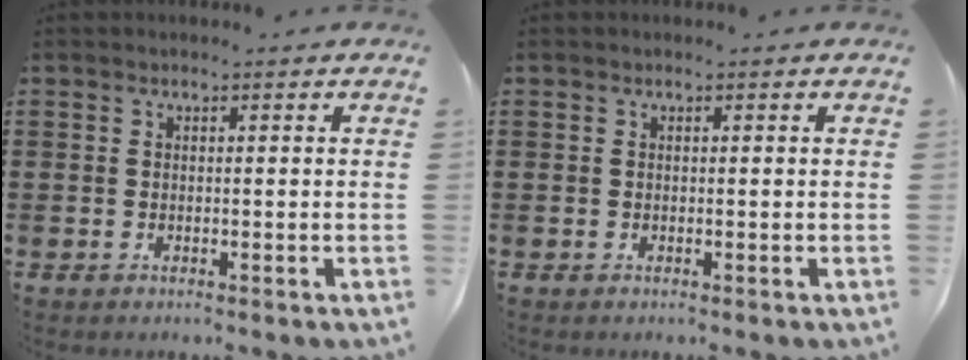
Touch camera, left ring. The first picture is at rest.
{"total": 0.0}